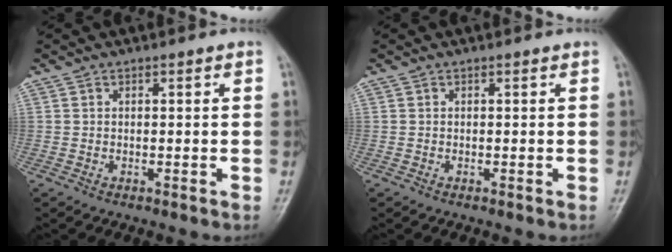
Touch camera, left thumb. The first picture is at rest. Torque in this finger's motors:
{"motor_torque": [0.01, 0.01, 0.02, -0.02, 0.00]}